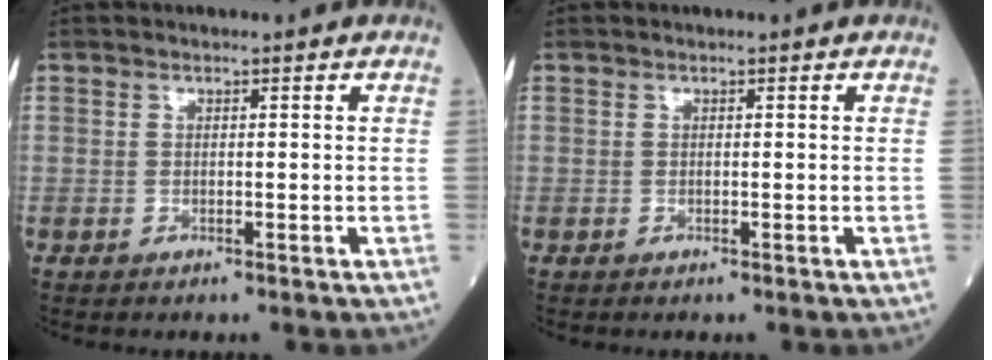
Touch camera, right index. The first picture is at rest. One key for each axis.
{"total": 0.0}